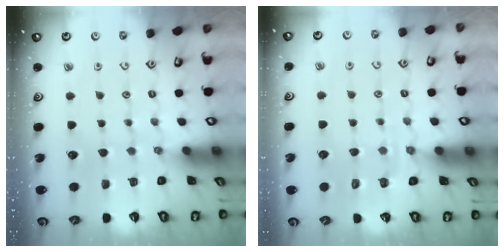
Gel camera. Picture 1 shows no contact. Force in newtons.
{"total": 2.9, "press": 2.6, "slide": 1.2}